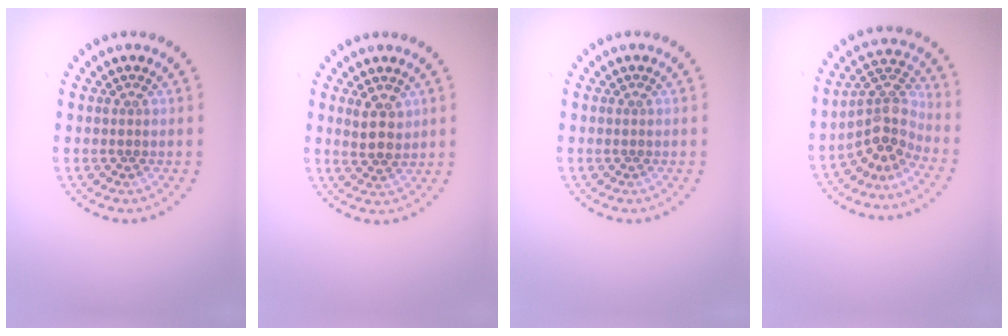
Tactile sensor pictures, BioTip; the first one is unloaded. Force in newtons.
{"total": 2.5, "press": 2.2, "slide": 1.1}
{"total": 0.0}
{"total": 4.0, "press": 2.8, "slide": 2.8}